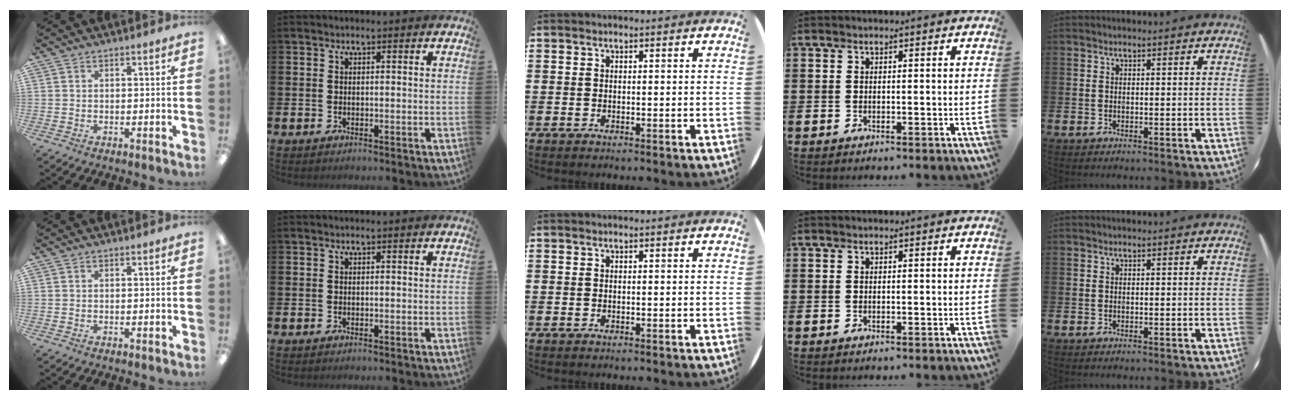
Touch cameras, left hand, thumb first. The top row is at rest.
{}